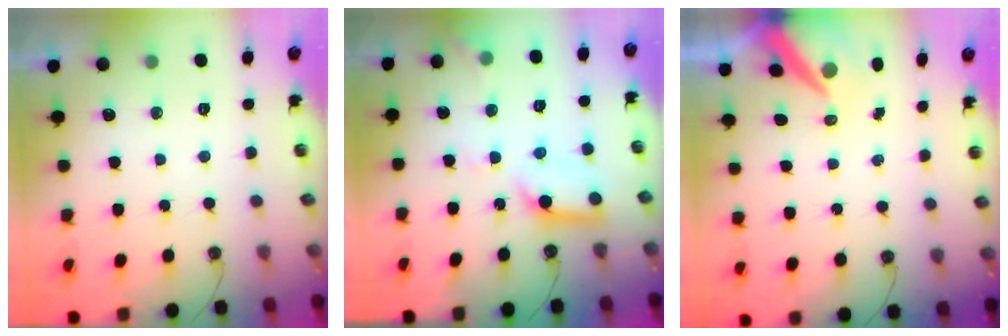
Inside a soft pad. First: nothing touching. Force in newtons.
{"total": 13.0, "press": 12.9, "slide": 1.5}
{"total": 7.8, "press": 7.8, "slide": 0.8}